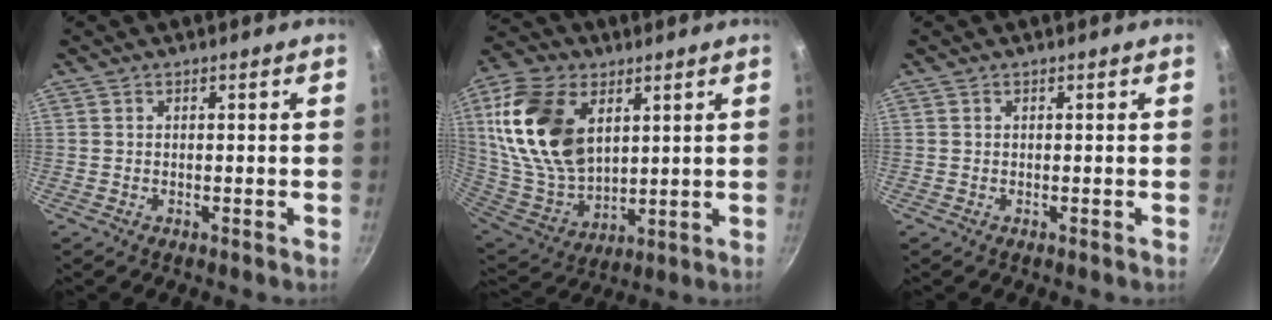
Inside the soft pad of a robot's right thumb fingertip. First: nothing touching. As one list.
[{"total": 21.1, "force": [6.7, 13.4, 14.9], "torque": [-0.270, -0.025, 0.137]}, {"total": 0.0}]